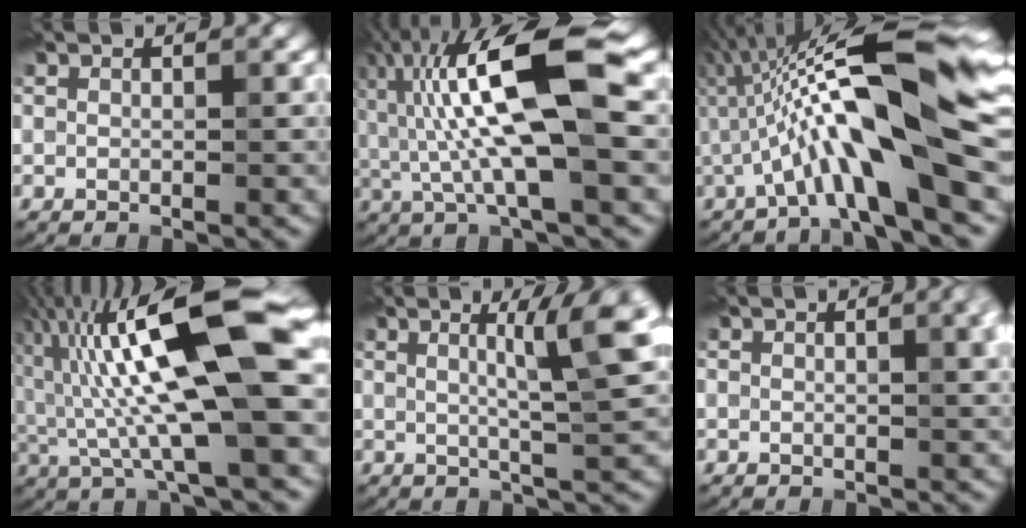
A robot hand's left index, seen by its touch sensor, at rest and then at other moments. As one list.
[{"total": 12.2, "force": [1.6, 3.5, 11.6], "torque": [-0.222, 0.015, 0.023]}, {"total": 13.0, "force": [-0.1, 2.6, 12.7], "torque": [-0.211, 0.025, -0.010]}, {"total": 15.2, "force": [1.6, 3.7, 14.7], "torque": [-0.255, 0.023, 0.018]}, {"total": 6.9, "force": [1.9, 1.0, 6.5], "torque": [-0.083, 0.011, 0.027]}, {"total": 3.2, "force": [1.0, 1.1, 2.8], "torque": [-0.023, 0.008, 0.012]}]